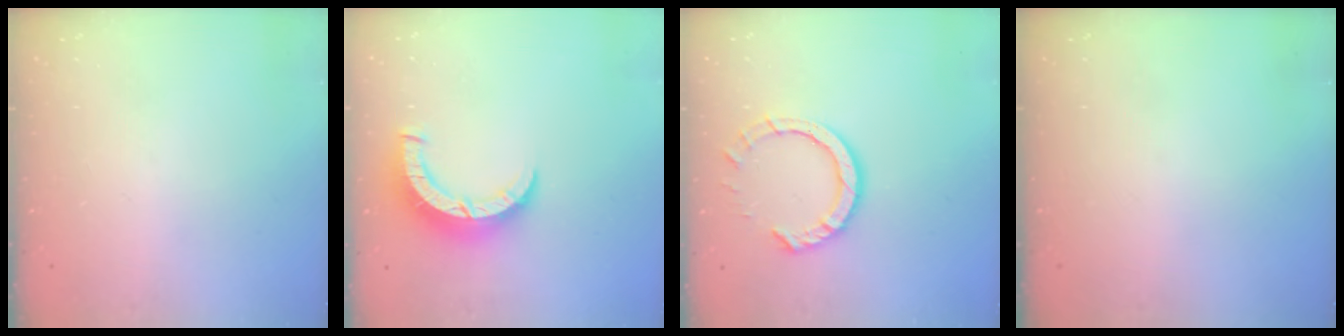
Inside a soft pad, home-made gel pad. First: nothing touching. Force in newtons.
{"total": 8.4, "press": 8.4, "slide": 0.3}
{"total": 8.6, "press": 8.5, "slide": 0.6}
{"total": 0.0}